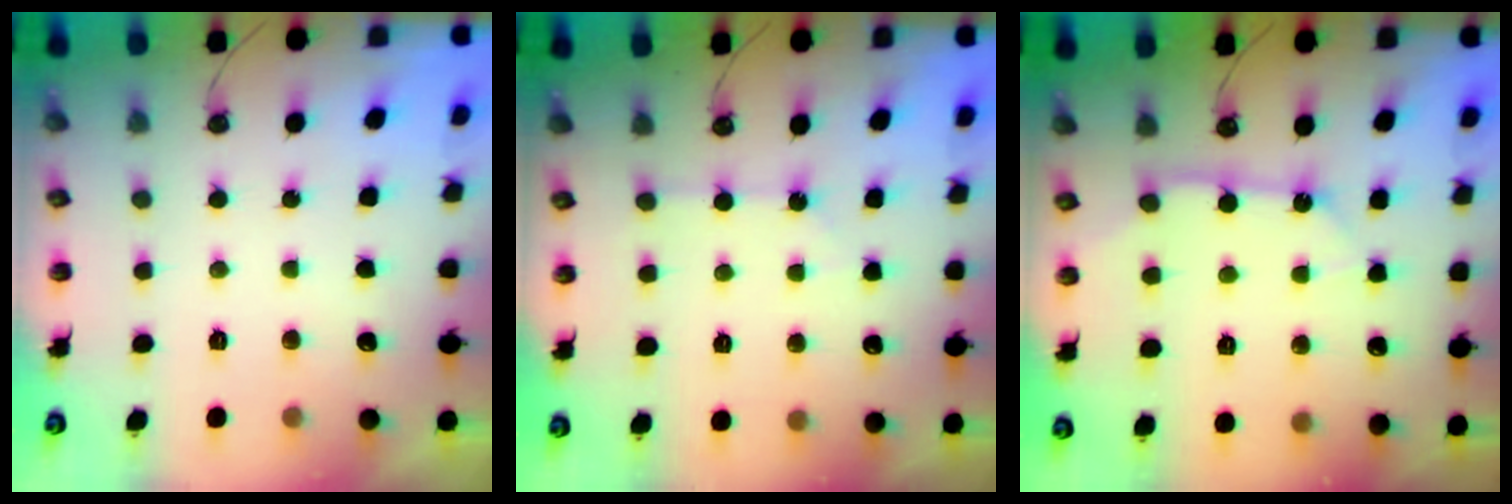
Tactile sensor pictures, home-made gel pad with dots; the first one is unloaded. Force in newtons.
{"total": 2.9, "press": 2.9, "slide": 0.5}
{"total": 7.5, "press": 7.5, "slide": 0.9}